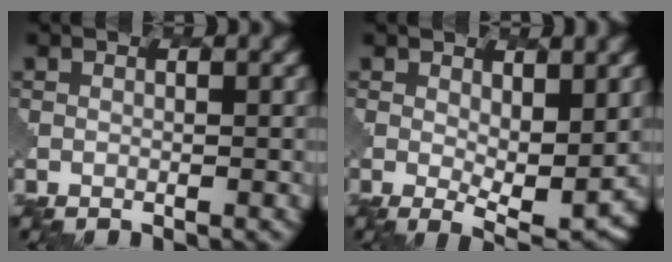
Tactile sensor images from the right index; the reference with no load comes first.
{"total": 4.5, "force": [0.7, 1.7, 4.1], "torque": [-0.065, -0.016, 0.018]}